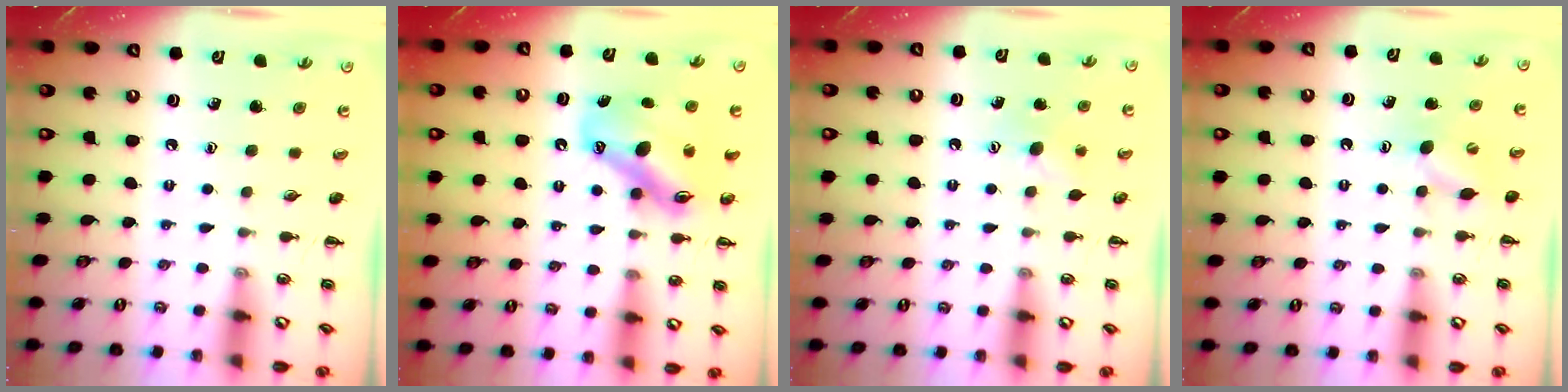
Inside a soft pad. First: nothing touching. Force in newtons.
{"total": 12.5, "press": 12.0, "slide": 3.5}
{"total": 6.9, "press": 6.7, "slide": 1.5}
{"total": 6.4, "press": 6.2, "slide": 1.3}